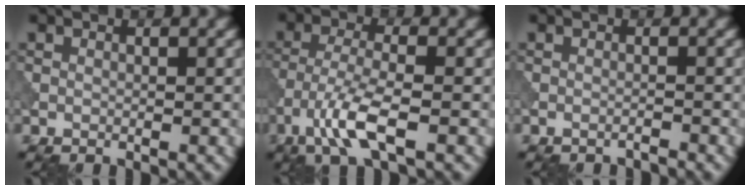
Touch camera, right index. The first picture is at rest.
{"total": 5.0, "force": [-2.6, 1.1, 4.1], "torque": [-0.087, 0.002, -0.056]}
{"total": 1.4, "force": [-1.3, 0.0, 0.5], "torque": [-0.004, -0.002, -0.030]}